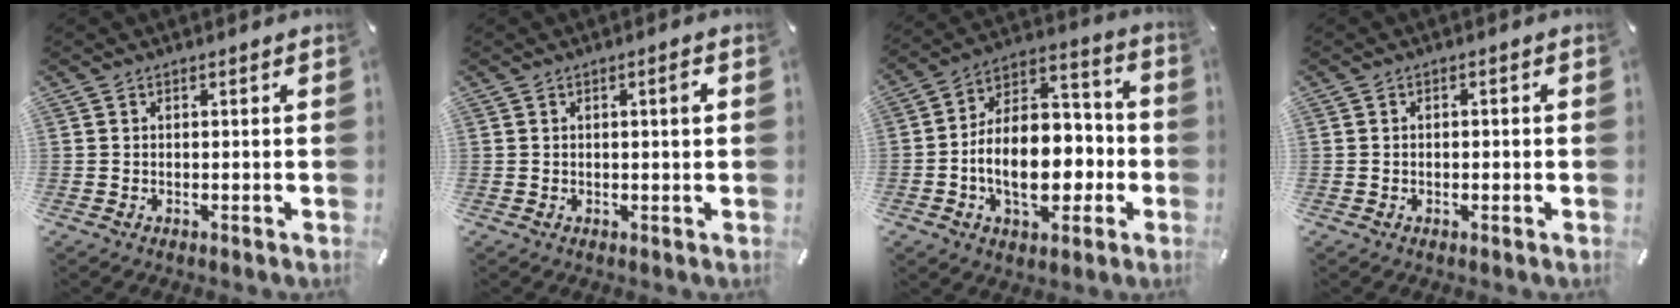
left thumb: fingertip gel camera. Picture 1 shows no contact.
{"total": 2.3, "force": [0.5, 0.3, 2.3], "torque": [-0.034, 0.000, 0.004]}
{"total": 17.3, "force": [-4.3, 11.5, 12.1], "torque": [-0.205, 0.007, -0.071]}
{"total": 1.1, "force": [-0.3, 0.6, 0.8], "torque": [-0.015, 0.001, -0.007]}